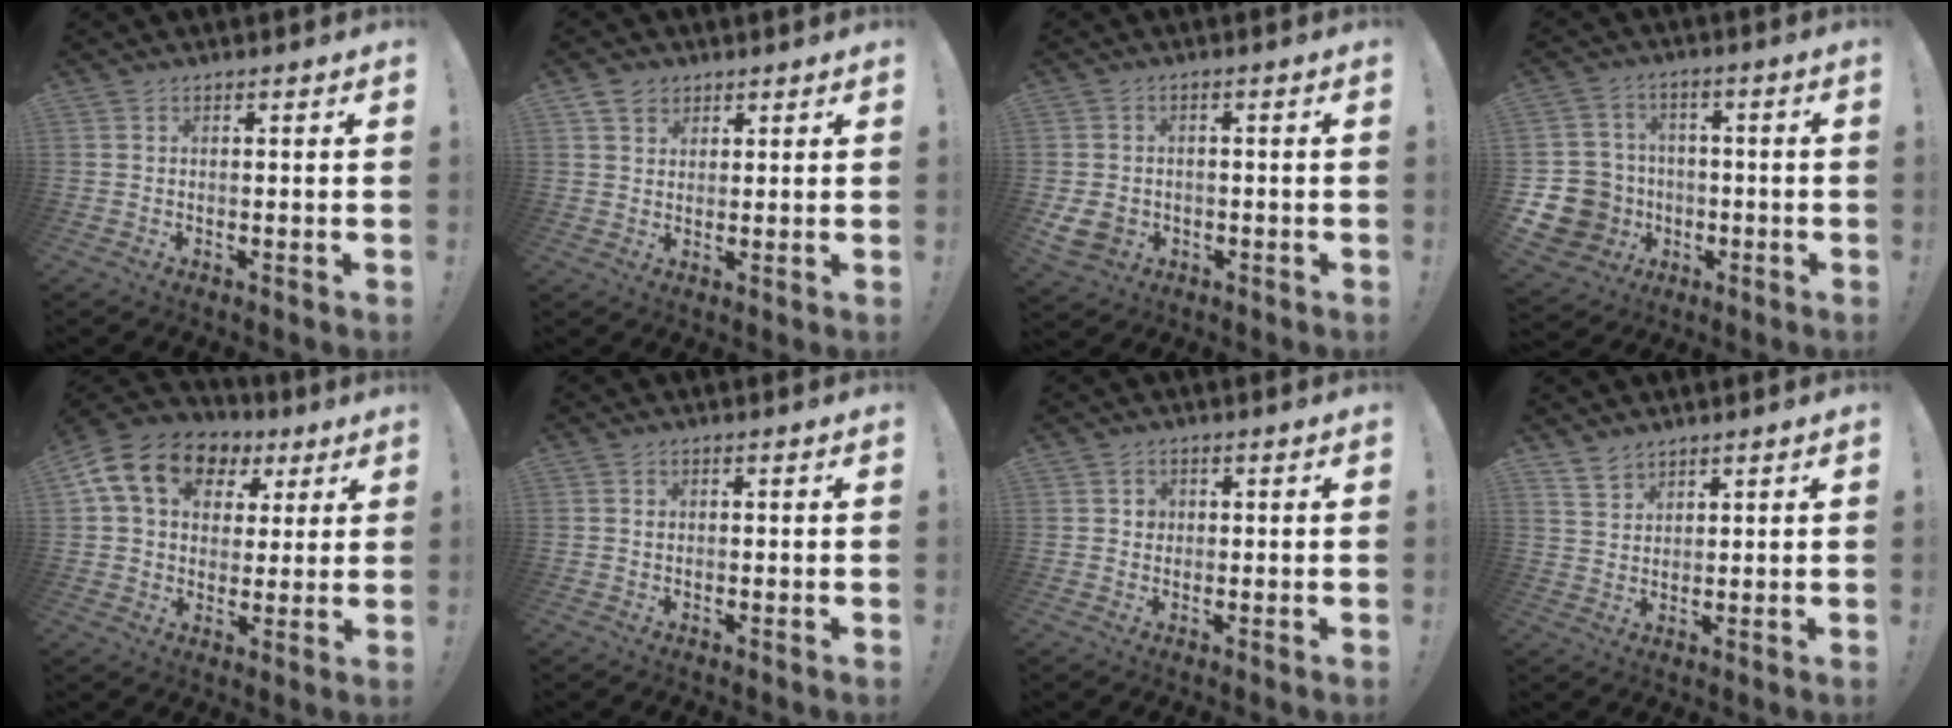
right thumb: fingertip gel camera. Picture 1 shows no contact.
{"total": 4.5, "force": [2.7, 3.4, 1.2], "torque": [-0.020, -0.008, 0.051]}
{"total": 6.8, "force": [-1.8, 5.4, 3.7], "torque": [-0.072, 0.004, -0.031]}
{"total": 12.2, "force": [-2.9, 11.1, 4.1], "torque": [-0.091, 0.020, -0.044]}
{"total": 16.1, "force": [6.5, 11.6, 9.1], "torque": [-0.148, -0.011, 0.123]}
{"total": 0.6, "force": [0.1, 0.6, 0.0], "torque": [0.006, -0.001, 0.000]}
{"total": 2.3, "force": [0.3, 2.2, 0.7], "torque": [-0.005, -0.001, 0.003]}
{"total": 4.2, "force": [3.6, 2.1, 0.7], "torque": [-0.017, -0.021, 0.070]}